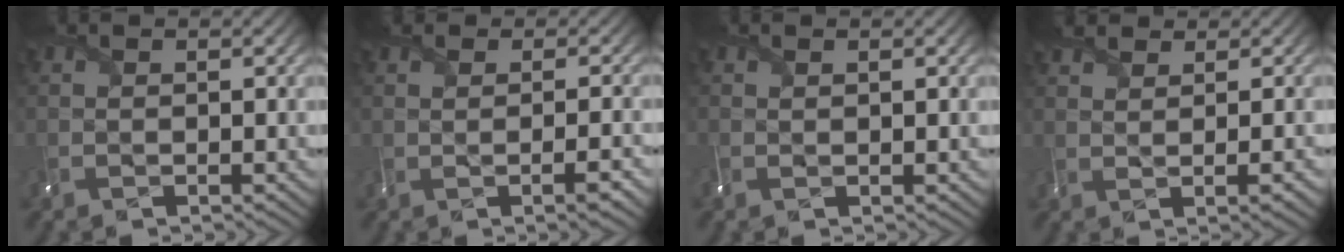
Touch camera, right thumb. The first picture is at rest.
{"total": 2.4, "force": [0.1, 0.6, 2.3], "torque": [-0.026, 0.013, -0.019]}
{"total": 0.0}
{"total": 3.3, "force": [2.4, 0.7, 2.1], "torque": [-0.042, 0.007, 0.036]}